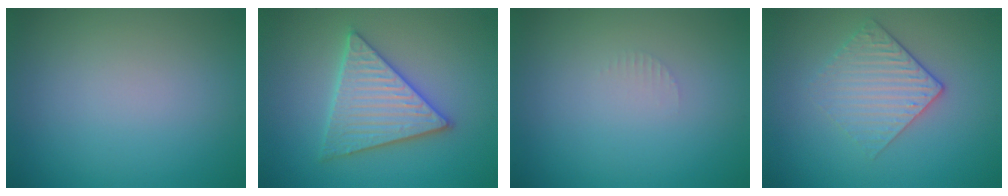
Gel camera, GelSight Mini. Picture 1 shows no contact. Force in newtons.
{"total": 5.7, "press": 5.6, "slide": 0.8}
{"total": 0.7, "press": 0.6, "slide": 0.1}
{"total": 3.1, "press": 2.6, "slide": 1.7}